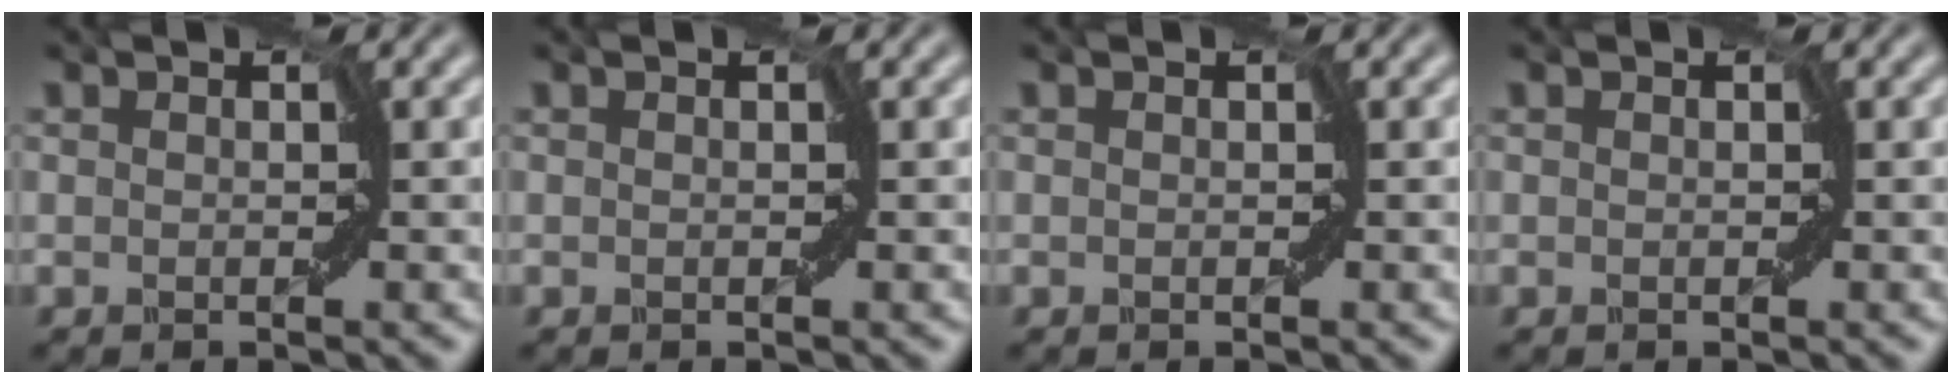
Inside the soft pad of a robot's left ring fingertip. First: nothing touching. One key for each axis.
{"total": 0.0}
{"total": 0.0}
{"total": 0.0}